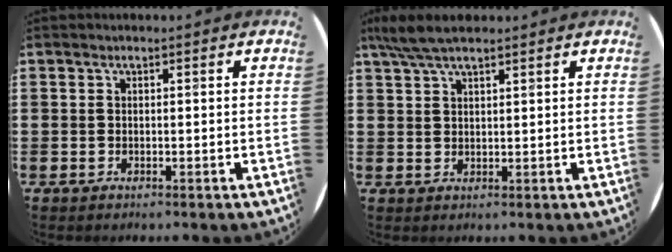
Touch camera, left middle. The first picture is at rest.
{"total": 4.5, "force": [3.6, 0.9, 2.6], "torque": [-0.060, 0.003, 0.066]}